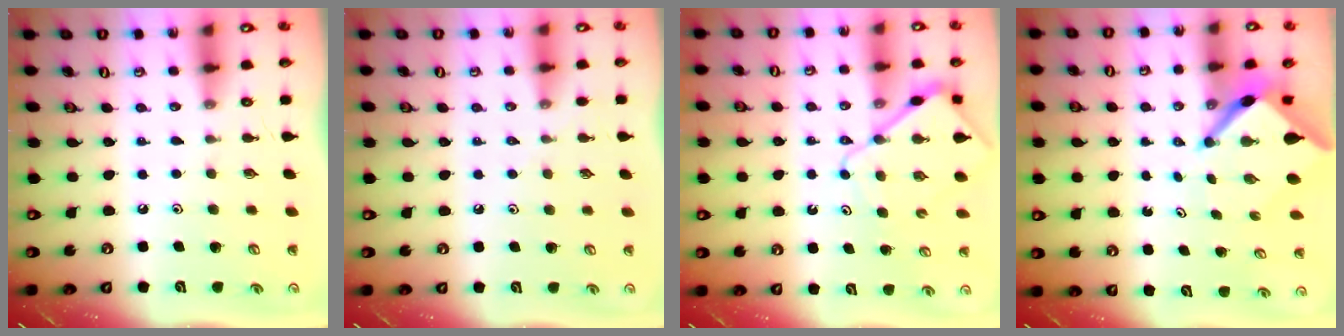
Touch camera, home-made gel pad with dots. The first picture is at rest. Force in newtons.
{"total": 3.5, "press": 3.4, "slide": 0.6}
{"total": 10.6, "press": 10.5, "slide": 1.1}
{"total": 5.3, "press": 5.3, "slide": 0.6}